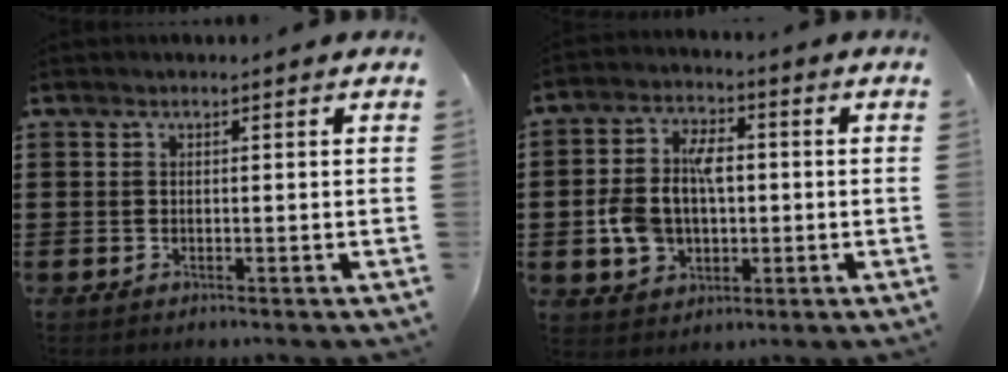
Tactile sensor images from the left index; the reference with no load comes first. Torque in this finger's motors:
{"motor_torque": [1.08, 1.06, 0.68, 0.18]}